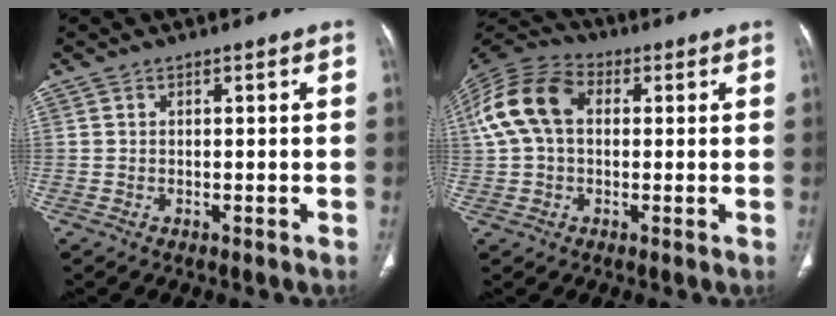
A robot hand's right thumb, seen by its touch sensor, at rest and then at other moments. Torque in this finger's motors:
{"motor_torque": [-0.03, 0.45, 0.41, -0.31, 0.25]}